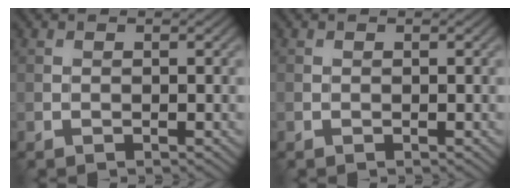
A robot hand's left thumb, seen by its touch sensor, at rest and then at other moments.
{"total": 0.0}